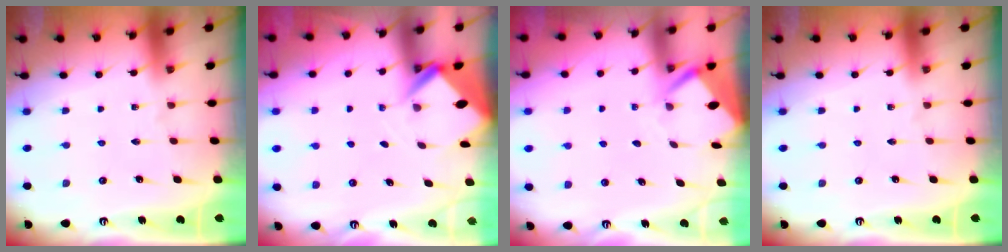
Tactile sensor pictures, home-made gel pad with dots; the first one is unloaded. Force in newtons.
{"total": 2.7, "press": 2.7, "slide": 0.1}
{"total": 3.9, "press": 3.8, "slide": 0.3}
{"total": 0.0}